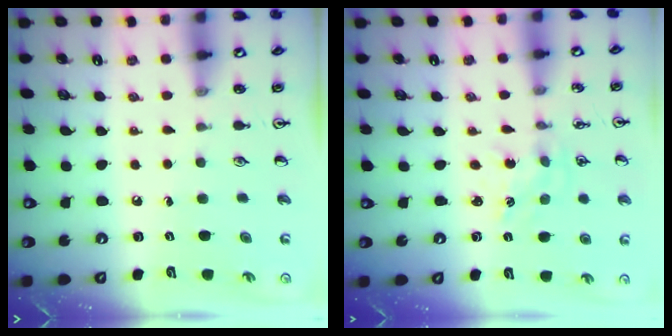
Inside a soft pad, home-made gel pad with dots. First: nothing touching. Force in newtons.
{"total": 0.8, "press": 0.8, "slide": 0.2}